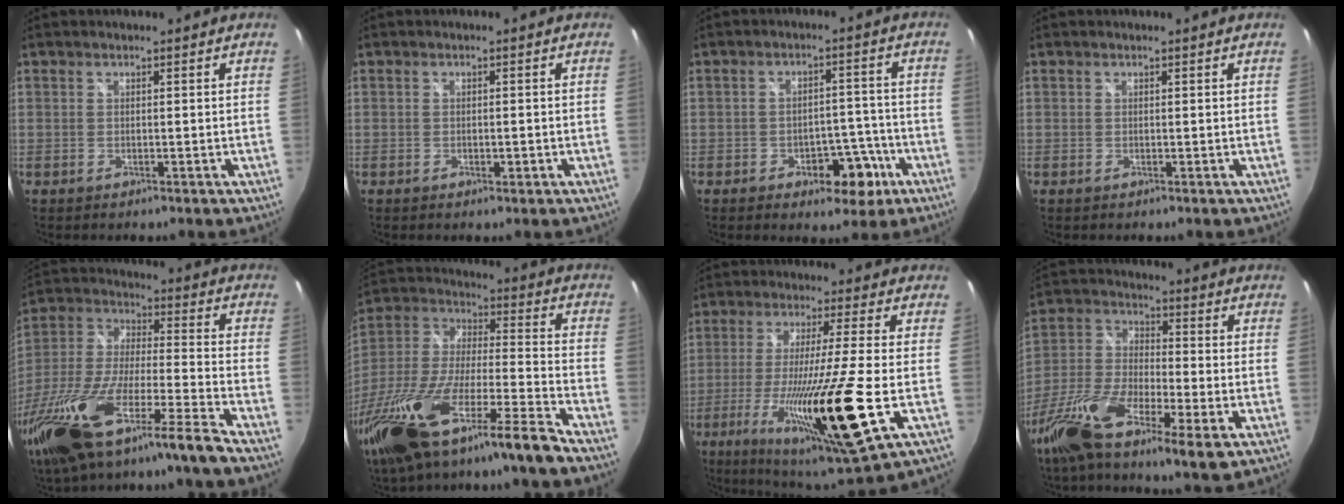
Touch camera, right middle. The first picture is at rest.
{"total": 1.3, "force": [-0.6, 0.7, 1.0], "torque": [-0.015, -0.001, -0.009]}
{"total": 7.8, "force": [-4.2, 4.7, 4.5], "torque": [-0.067, 0.014, -0.045]}
{"total": 0.0}
{"total": 23.3, "force": [-16.1, 1.4, 16.8], "torque": [-0.324, -0.051, -0.295]}
{"total": 25.4, "force": [-17.3, 2.3, 18.4], "torque": [-0.345, -0.050, -0.314]}
{"total": 22.5, "force": [-7.5, 1.2, 21.1], "torque": [-0.393, -0.067, -0.126]}
{"total": 16.7, "force": [-8.8, 4.4, 13.4], "torque": [-0.283, -0.035, -0.176]}